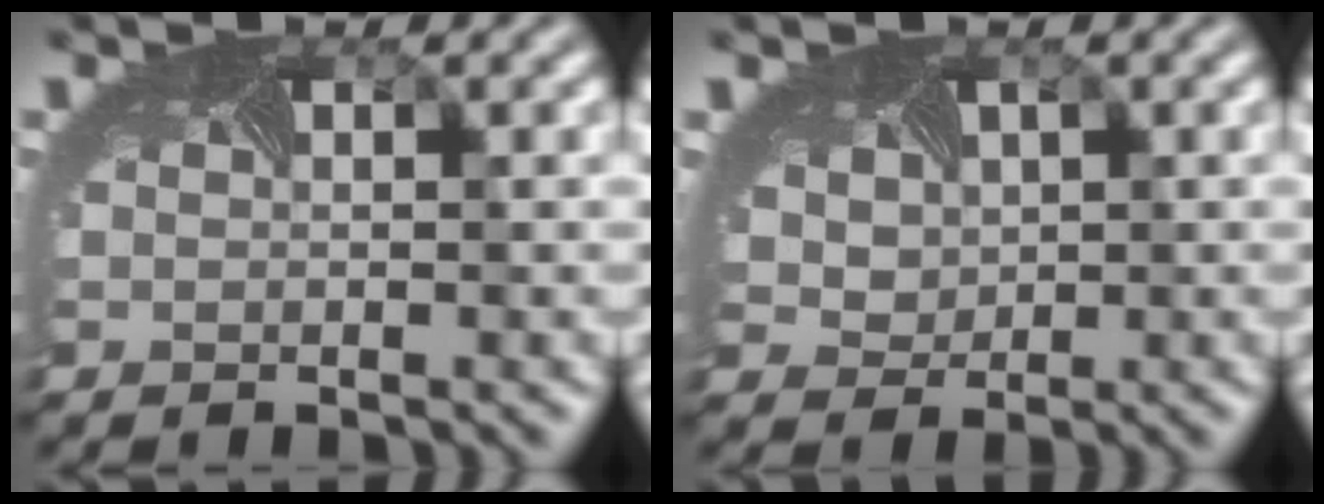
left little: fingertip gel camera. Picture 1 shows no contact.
{"total": 4.2, "force": [1.5, 3.4, 2.1], "torque": [-0.054, 0.018, 0.020]}